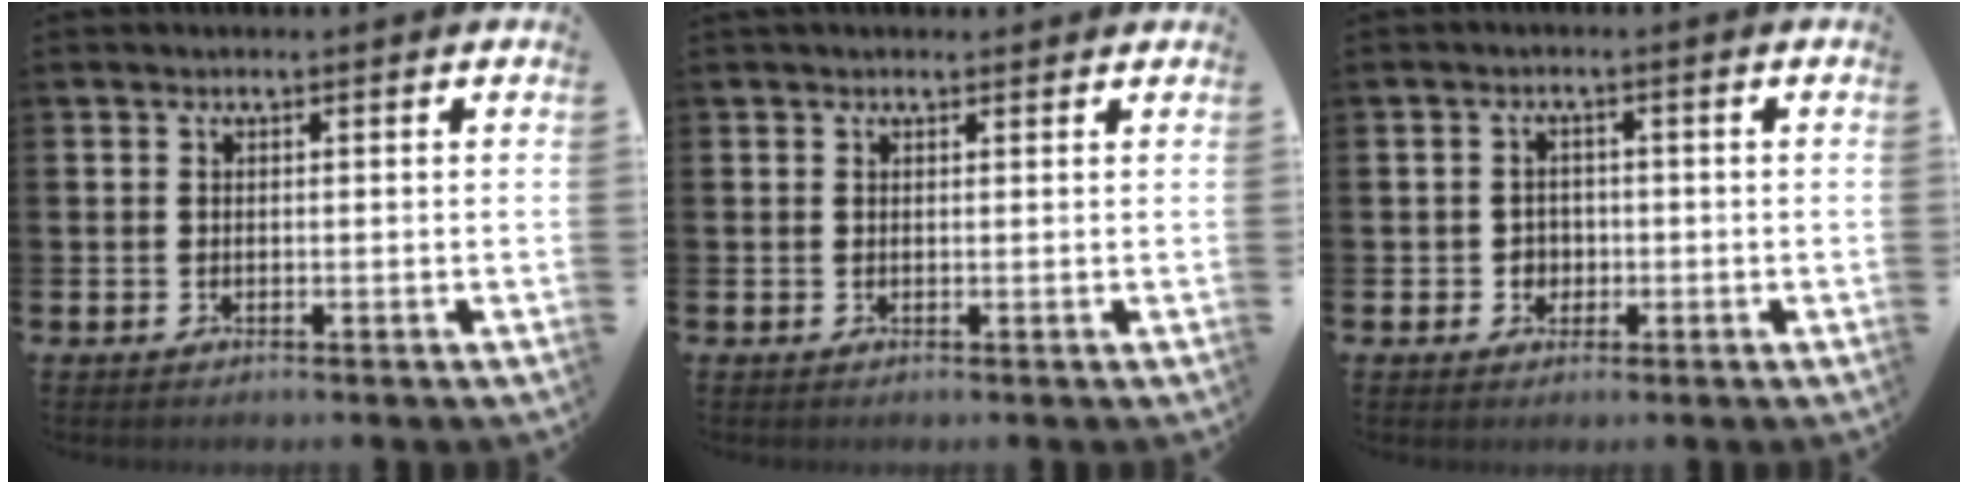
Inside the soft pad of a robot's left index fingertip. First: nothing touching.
{"total": 0.8, "force": [0.7, 0.3, 0.2], "torque": [0.007, 0.001, 0.011]}
{"total": 2.2, "force": [-0.4, 2.1, 0.5], "torque": [-0.003, 0.002, -0.015]}